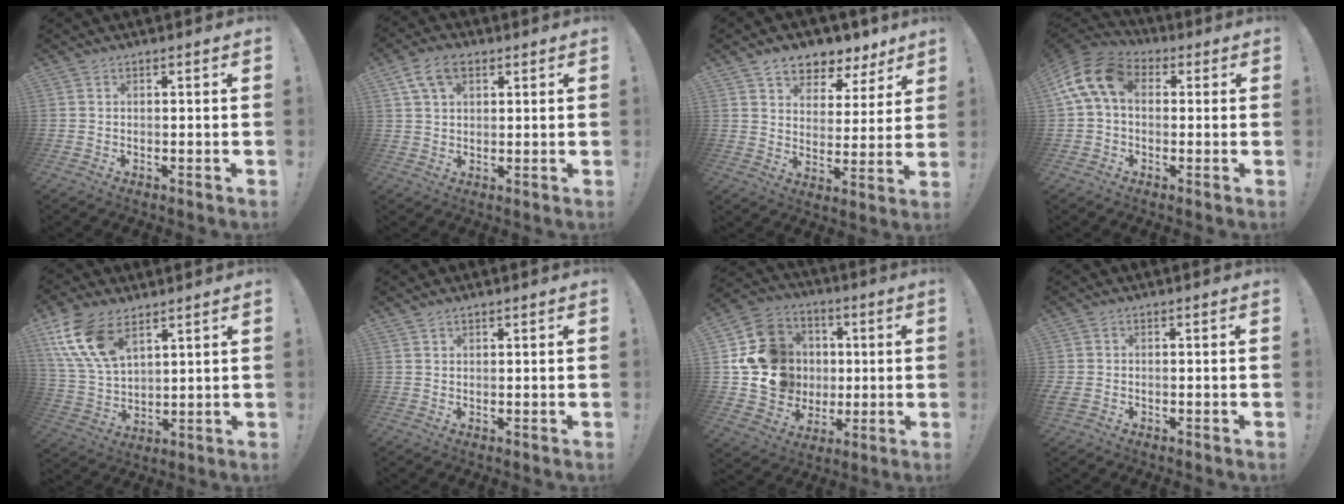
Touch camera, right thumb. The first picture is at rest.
{"total": 8.3, "force": [3.7, 5.1, 5.4], "torque": [-0.098, 0.005, 0.073]}
{"total": 8.1, "force": [6.3, 4.6, 2.2], "torque": [-0.023, -0.055, 0.118]}
{"total": 13.9, "force": [2.9, 8.9, 10.3], "torque": [-0.202, 0.011, 0.056]}
{"total": 14.6, "force": [8.3, 7.9, 9.1], "torque": [-0.191, -0.035, 0.160]}
{"total": 1.1, "force": [0.9, 0.5, 0.3], "torque": [-0.002, -0.004, 0.017]}
{"total": 18.3, "force": [1.9, 16.7, 7.2], "torque": [-0.098, 0.005, 0.073]}
{"total": 1.3, "force": [-0.5, 1.1, 0.6], "torque": [-0.009, 0.003, -0.007]}